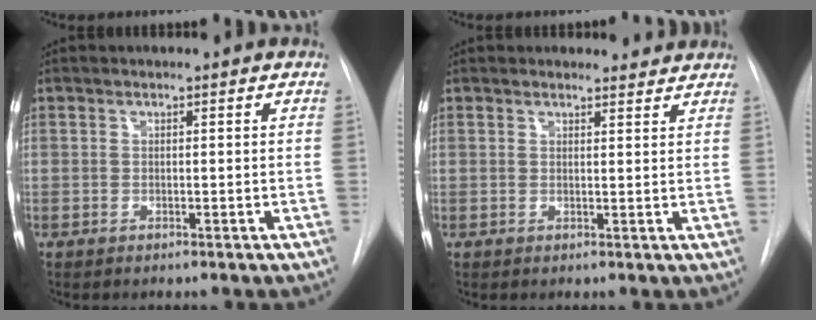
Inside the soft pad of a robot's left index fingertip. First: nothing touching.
{"total": 2.8, "force": [2.7, 0.8, -0.1], "torque": [-0.003, -0.002, 0.024]}